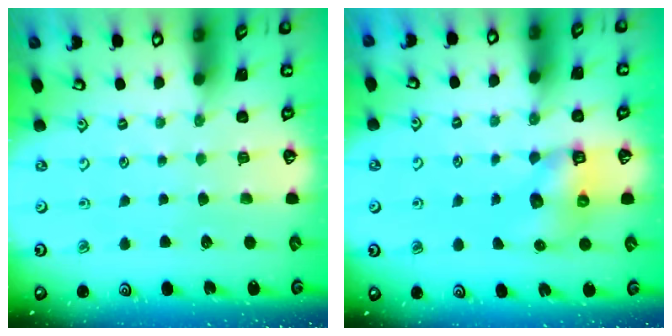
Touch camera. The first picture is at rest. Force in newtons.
{"total": 7.4, "press": 7.4, "slide": 0.6}